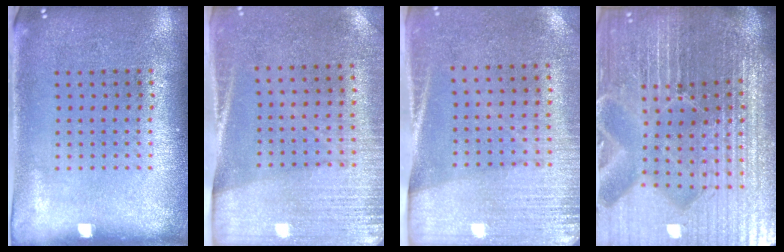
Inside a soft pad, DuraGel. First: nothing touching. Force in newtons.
{"total": 2.7, "press": 2.4, "slide": 1.2}
{"total": 2.8, "press": 2.5, "slide": 1.3}
{"total": 7.3, "press": 6.4, "slide": 3.6}